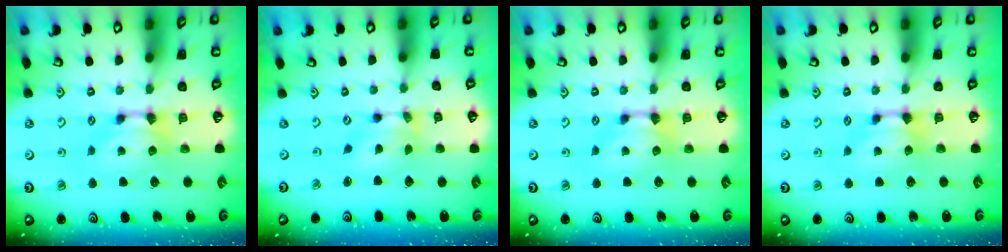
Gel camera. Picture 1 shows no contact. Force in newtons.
{"total": 2.1, "press": 1.4, "slide": 1.5}
{"total": 0.0}
{"total": 0.0}